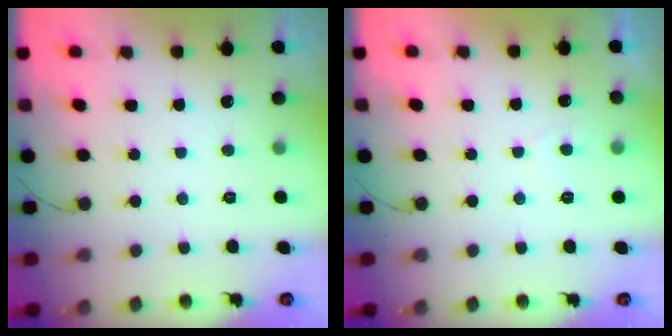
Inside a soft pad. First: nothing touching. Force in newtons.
{"total": 0.8, "press": 0.6, "slide": 0.5}